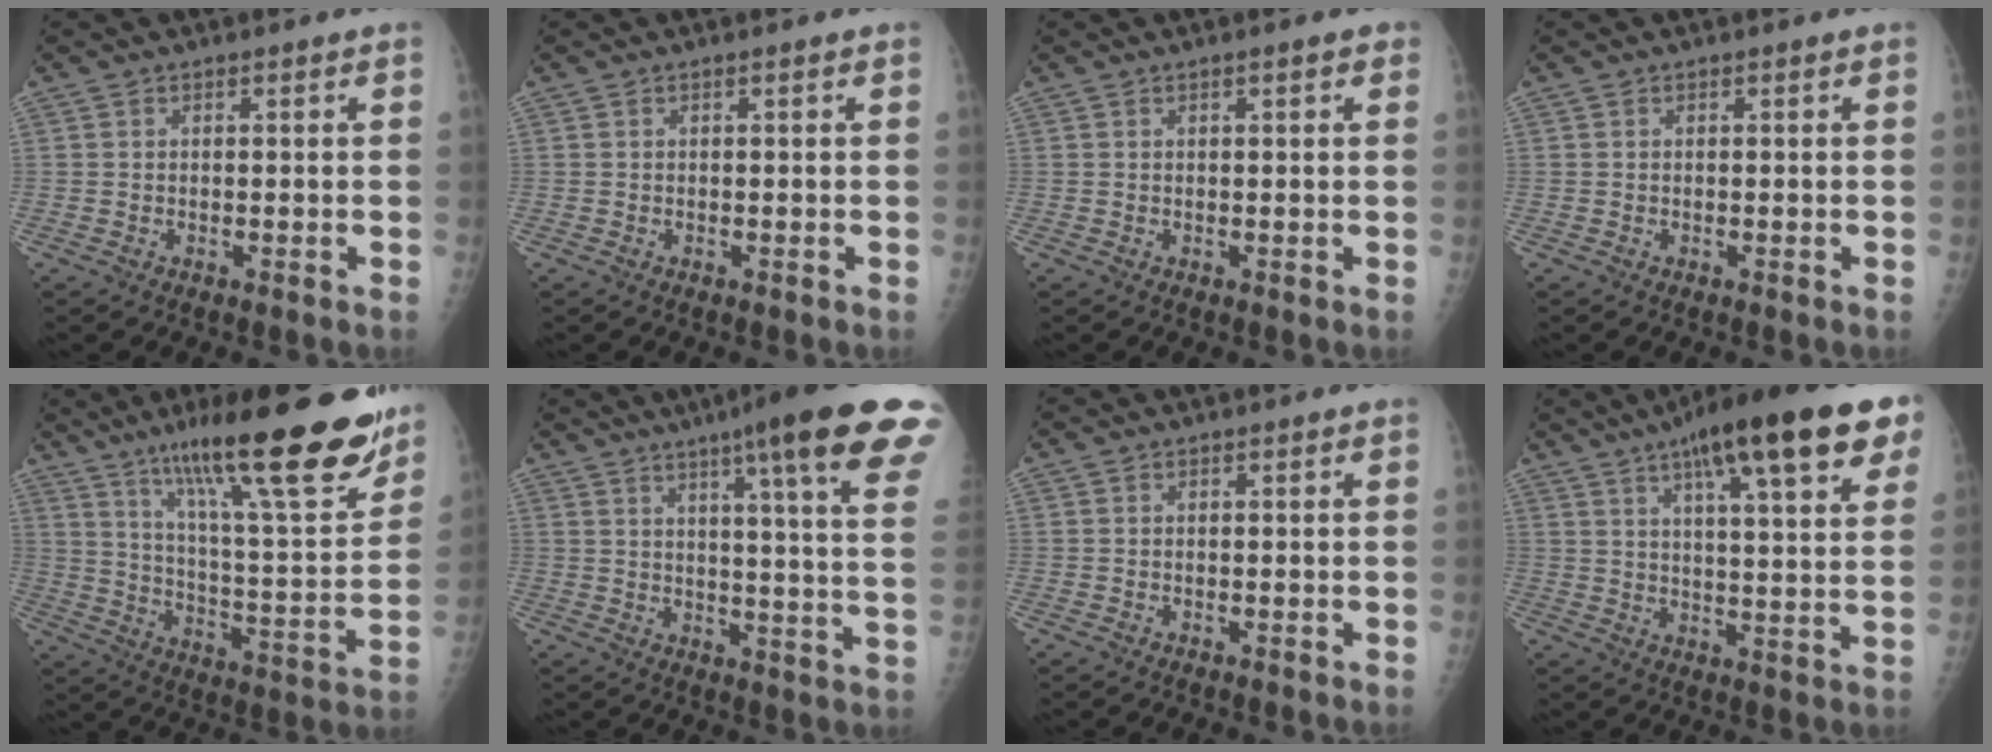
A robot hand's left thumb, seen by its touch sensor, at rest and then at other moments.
{"total": 0.0}
{"total": 1.6, "force": [0.8, 0.4, 1.3], "torque": [-0.018, 0.001, 0.009]}
{"total": 0.0}
{"total": 27.4, "force": [18.5, 5.0, 19.6], "torque": [-0.275, -0.065, 0.289]}
{"total": 23.5, "force": [15.0, 1.9, 18.1], "torque": [-0.231, -0.059, 0.186]}
{"total": 0.0}
{"total": 23.3, "force": [12.5, 5.3, 18.9], "torque": [-0.268, -0.008, 0.180]}